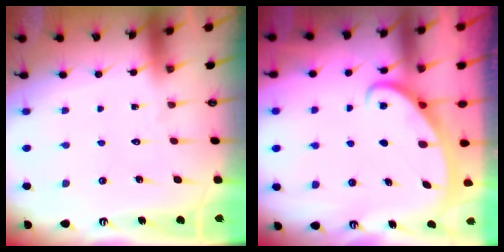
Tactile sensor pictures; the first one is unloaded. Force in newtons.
{"total": 2.7, "press": 2.7, "slide": 0.3}